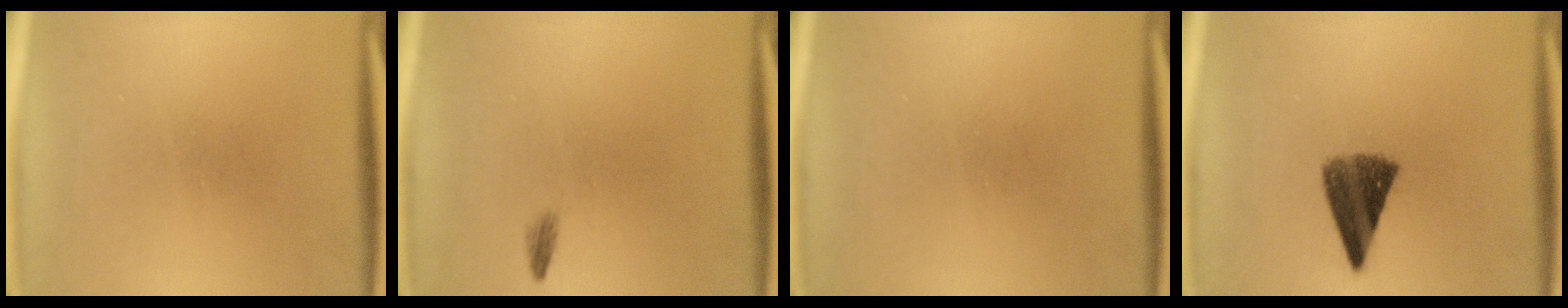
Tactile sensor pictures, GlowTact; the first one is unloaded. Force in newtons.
{"total": 0.7}
{"total": 0.0}
{"total": 8.0}